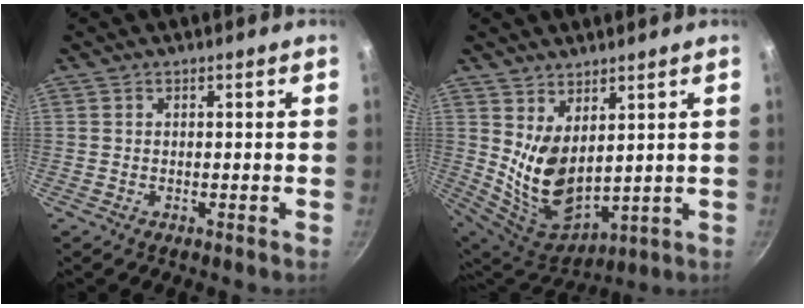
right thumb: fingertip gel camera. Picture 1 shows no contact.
{"total": 11.1, "force": [3.8, 6.4, 8.2], "torque": [-0.132, -0.055, 0.094]}